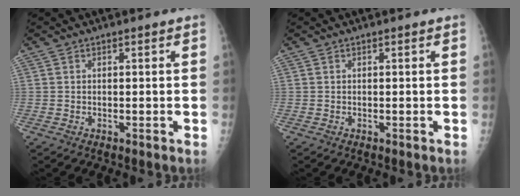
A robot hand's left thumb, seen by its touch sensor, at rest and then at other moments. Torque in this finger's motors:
{"motor_torque": [-0.01, 0.01, -0.01, 0.01, 0.00]}